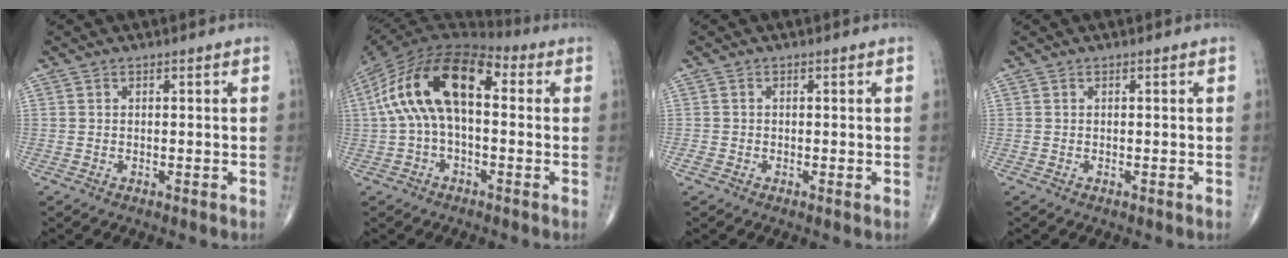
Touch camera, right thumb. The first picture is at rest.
{"total": 17.4, "force": [2.2, 9.0, 14.7], "torque": [-0.273, 0.049, 0.026]}
{"total": 1.1, "force": [-0.4, 0.6, 0.8], "torque": [-0.015, -0.003, -0.011]}
{"total": 0.0}